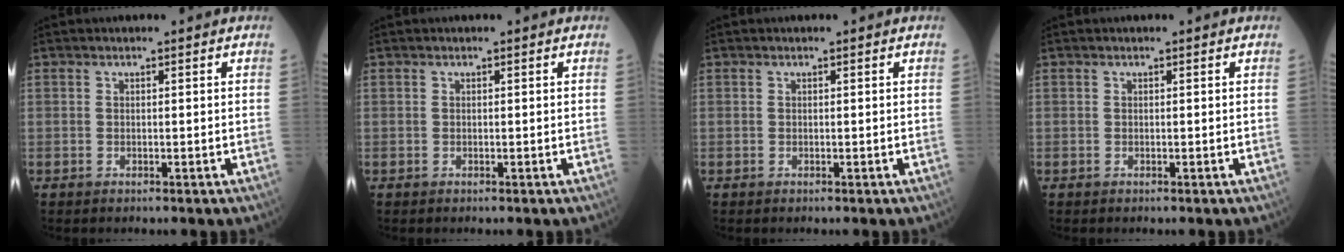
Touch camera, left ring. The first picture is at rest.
{"total": 0.0}
{"total": 0.0}
{"total": 0.0}